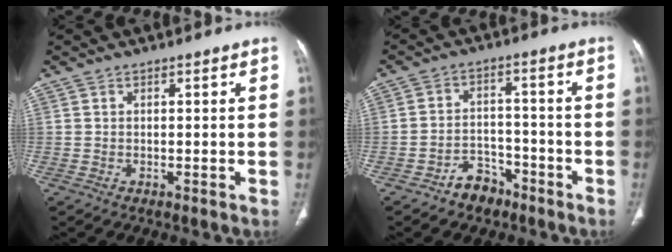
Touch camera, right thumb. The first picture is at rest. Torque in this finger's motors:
{"motor_torque": [-0.22, 0.16, -0.13, 0.01, 0.09]}